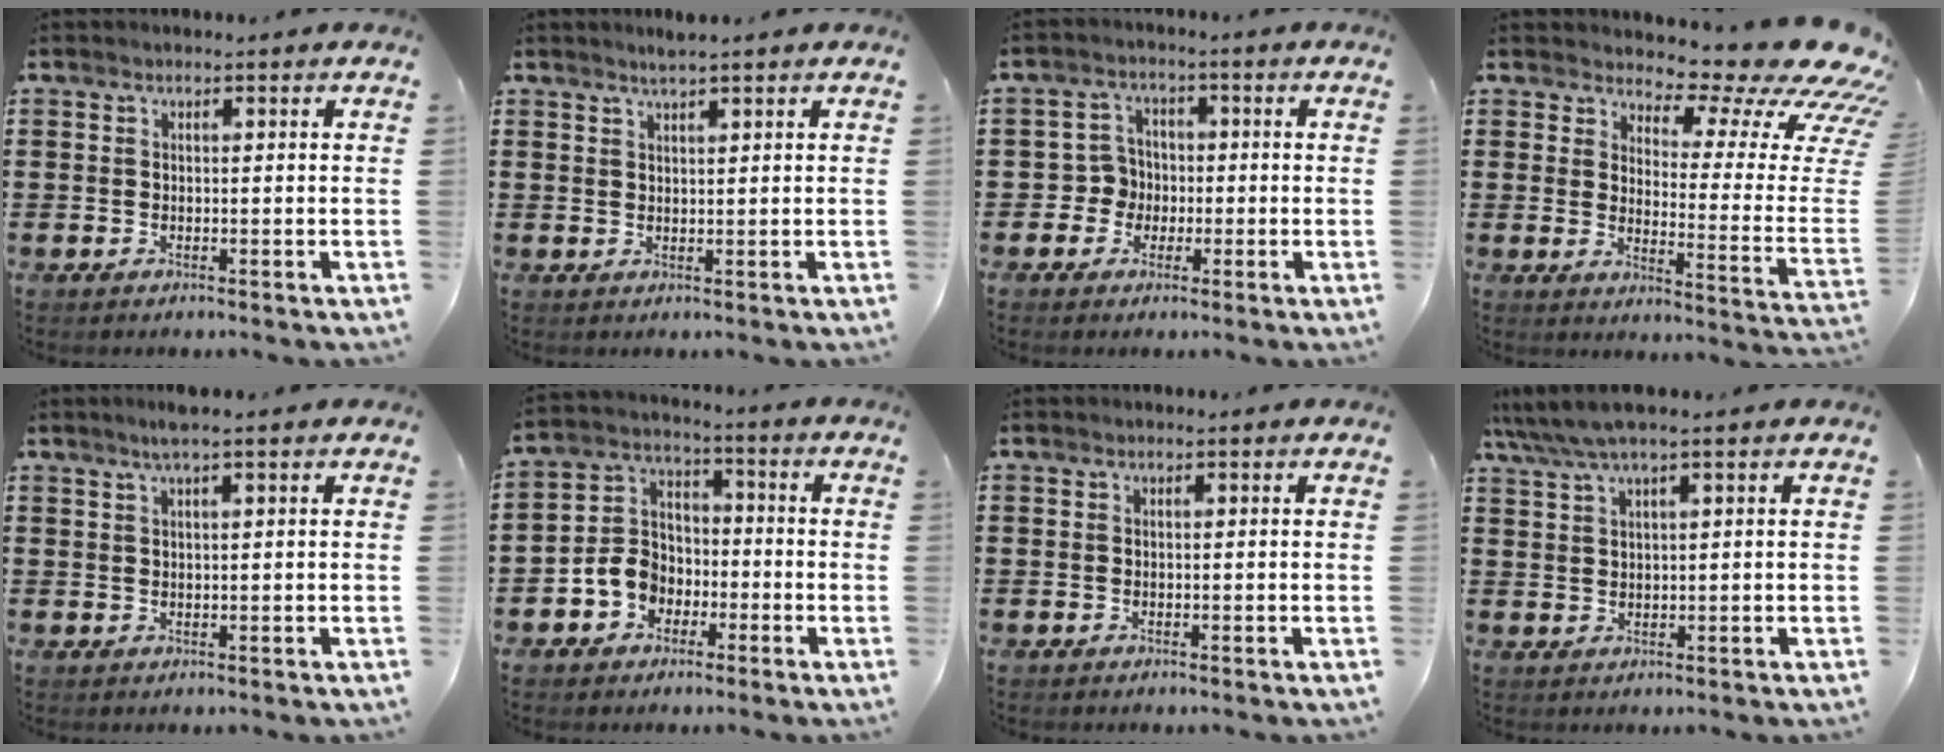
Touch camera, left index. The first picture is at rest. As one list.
[{"total": 1.9, "force": [1.6, -0.1, 0.9], "torque": [-0.019, 0.000, 0.030]}, {"total": 4.2, "force": [-1.1, 4.0, 0.9], "torque": [-0.033, 0.010, -0.025]}, {"total": 9.6, "force": [7.0, 3.1, 5.8], "torque": [-0.090, -0.059, 0.116]}, {"total": 2.3, "force": [1.5, -0.1, 1.7], "torque": [-0.035, 0.001, 0.026]}, {"total": 6.6, "force": [-2.8, 5.6, 2.3], "torque": [-0.073, 0.015, -0.059]}, {"total": 0.0}, {"total": 3.3, "force": [2.2, 0.2, 2.5], "torque": [-0.054, 0.000, 0.038]}]